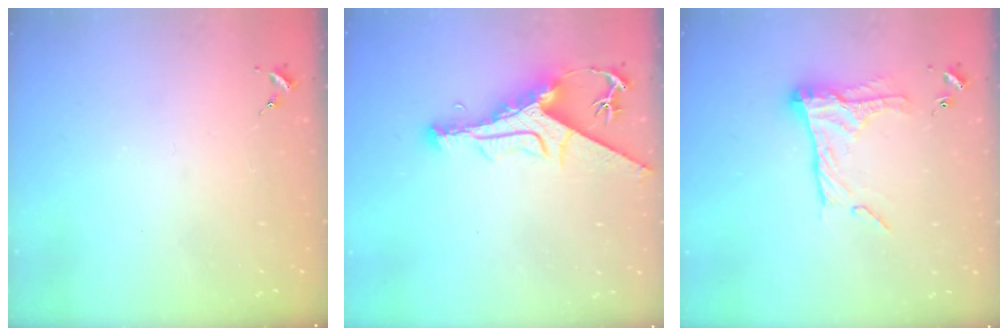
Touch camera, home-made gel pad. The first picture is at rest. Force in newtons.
{"total": 11.3, "press": 11.2, "slide": 1.5}
{"total": 16.3, "press": 16.2, "slide": 1.1}